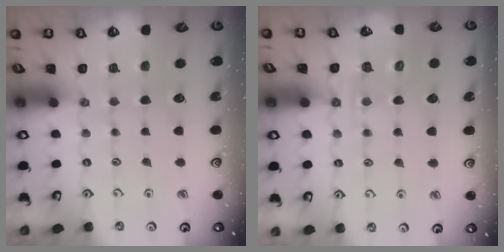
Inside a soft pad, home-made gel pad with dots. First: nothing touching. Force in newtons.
{"total": 6.8, "press": 6.7, "slide": 1.1}